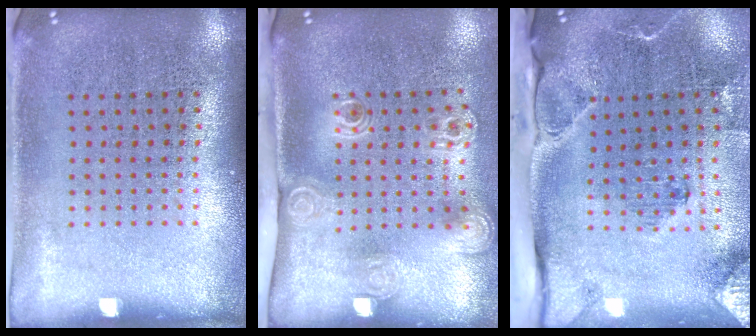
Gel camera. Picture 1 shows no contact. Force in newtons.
{"total": 2.1, "press": 1.4, "slide": 1.6}
{"total": 3.1, "press": 2.3, "slide": 2.1}